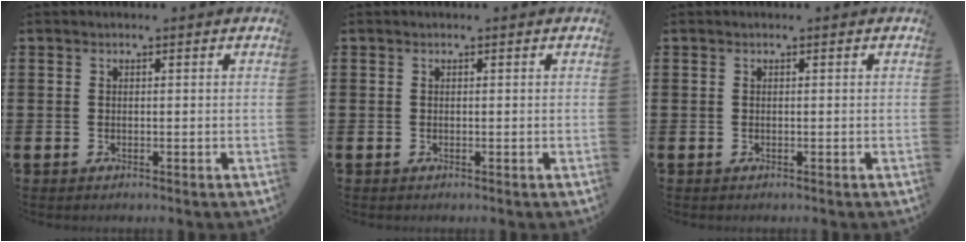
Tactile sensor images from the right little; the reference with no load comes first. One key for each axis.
{"total": 0.0}
{"total": 0.0}